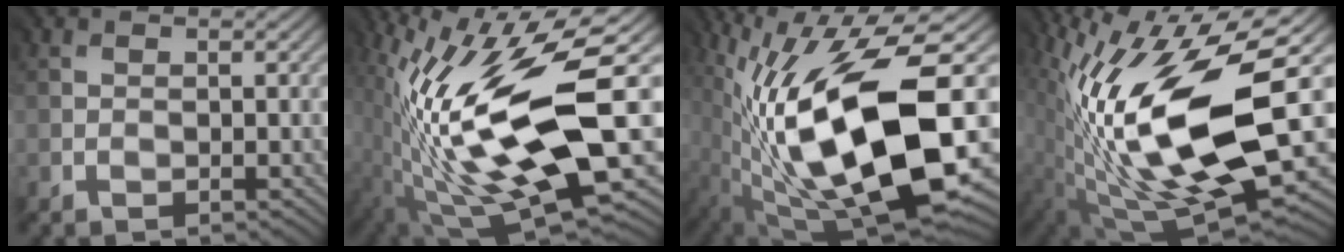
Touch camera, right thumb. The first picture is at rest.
{"total": 18.3, "force": [-1.0, 6.1, 17.3], "torque": [-0.343, 0.002, -0.015]}
{"total": 19.1, "force": [-2.3, 8.0, 17.2], "torque": [-0.340, -0.026, -0.025]}
{"total": 18.8, "force": [0.8, 7.9, 17.0], "torque": [-0.332, -0.010, 0.020]}